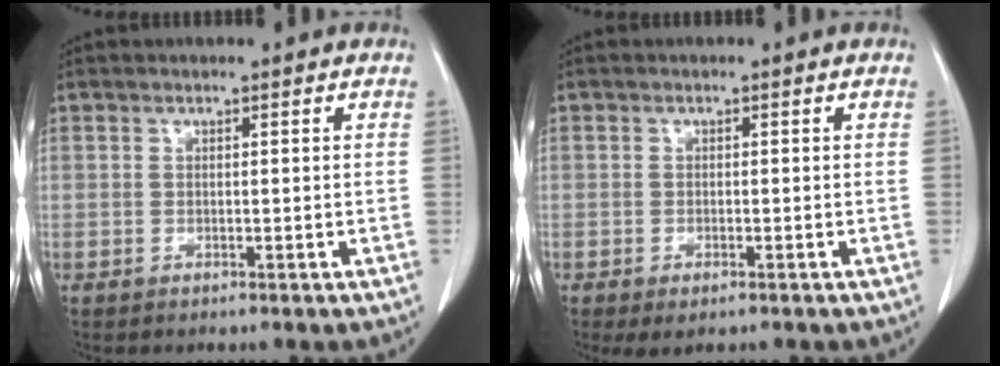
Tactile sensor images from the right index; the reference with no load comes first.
{"total": 2.3, "force": [-1.4, 0.8, 1.6], "torque": [-0.025, -0.005, -0.015]}